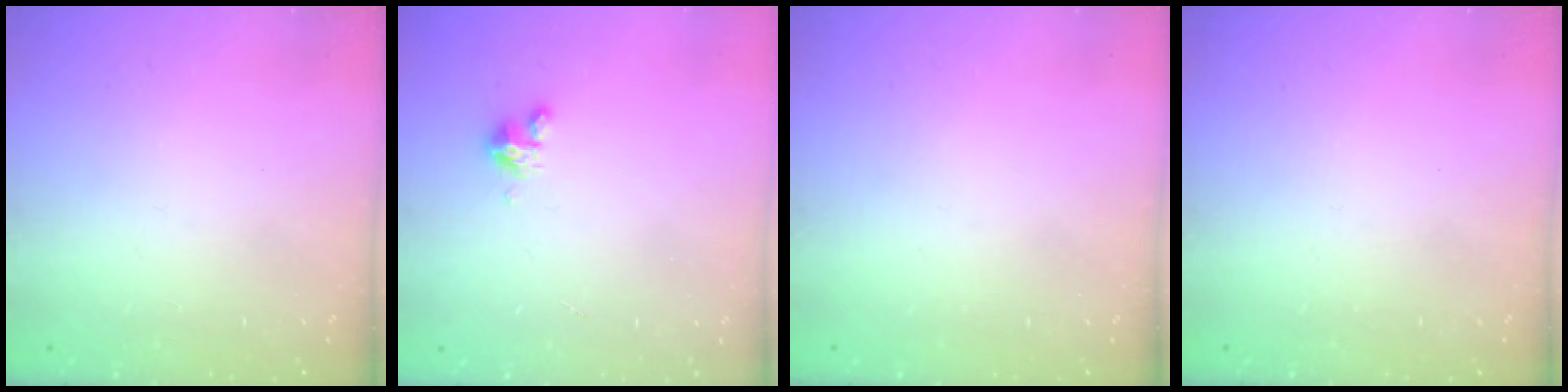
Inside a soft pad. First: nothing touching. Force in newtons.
{"total": 2.8, "press": 2.8, "slide": 0.2}
{"total": 0.0}
{"total": 0.0}